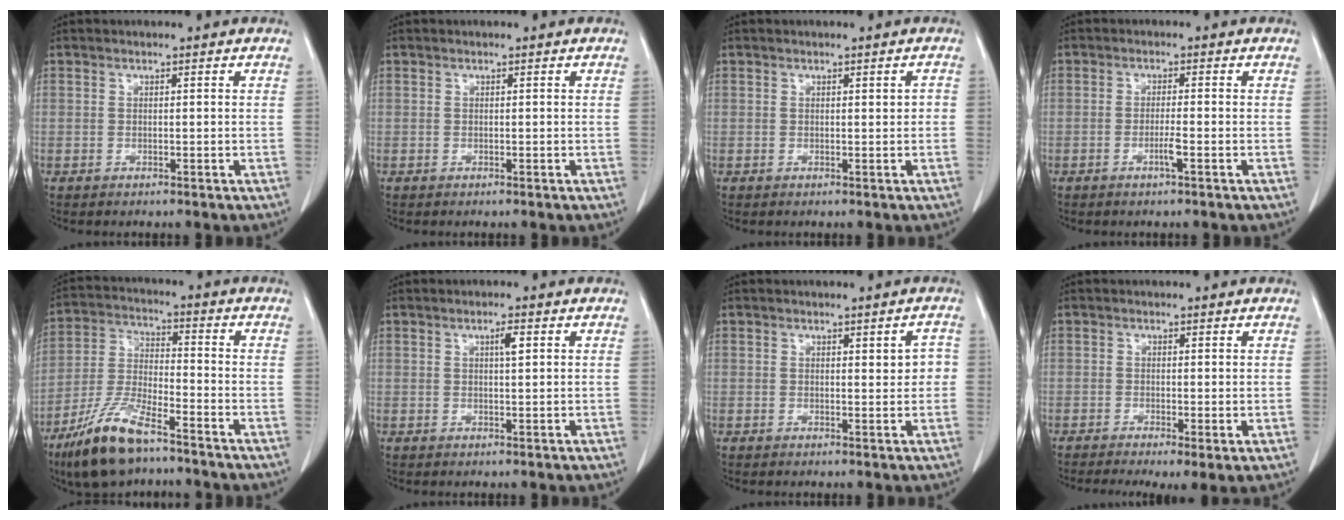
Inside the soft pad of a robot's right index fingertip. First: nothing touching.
{"total": 0.0}
{"total": 2.0, "force": [0.2, 0.8, 1.8], "torque": [-0.015, 0.003, 0.003]}
{"total": 2.3, "force": [-1.1, -0.3, 2.0], "torque": [-0.040, -0.002, -0.022]}
{"total": 12.3, "force": [-8.5, 2.9, 8.3], "torque": [-0.176, -0.023, -0.164]}
{"total": 1.9, "force": [0.7, 0.2, 1.7], "torque": [-0.030, 0.001, 0.010]}
{"total": 2.6, "force": [0.3, 1.0, 2.3], "torque": [-0.019, 0.004, 0.005]}
{"total": 4.9, "force": [-2.5, 1.4, 4.0], "torque": [-0.060, -0.018, -0.044]}